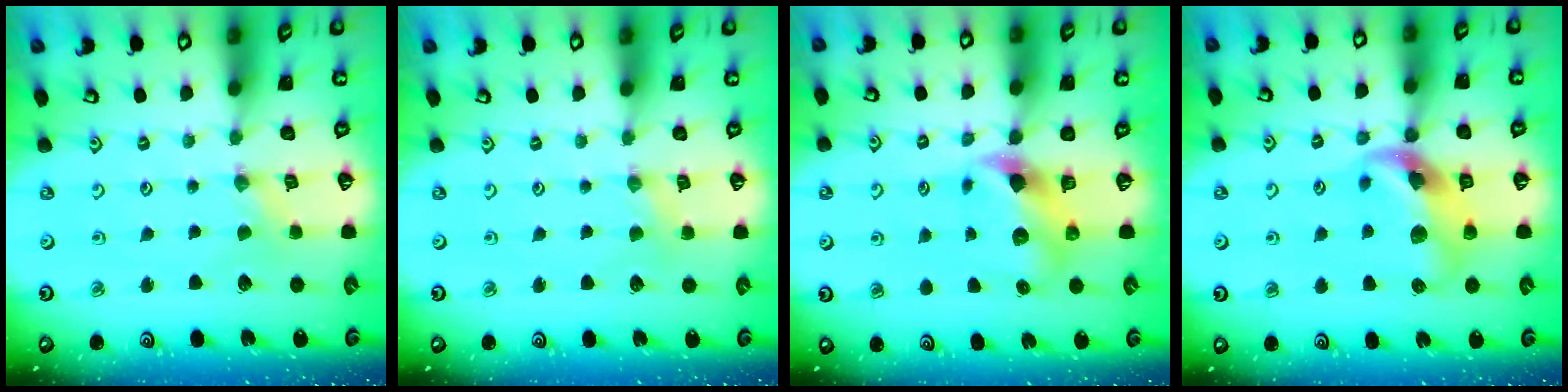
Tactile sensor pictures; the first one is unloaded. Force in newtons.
{"total": 2.2, "press": 2.1, "slide": 0.4}
{"total": 6.9, "press": 6.9, "slide": 0.9}
{"total": 11.8, "press": 11.7, "slide": 1.6}